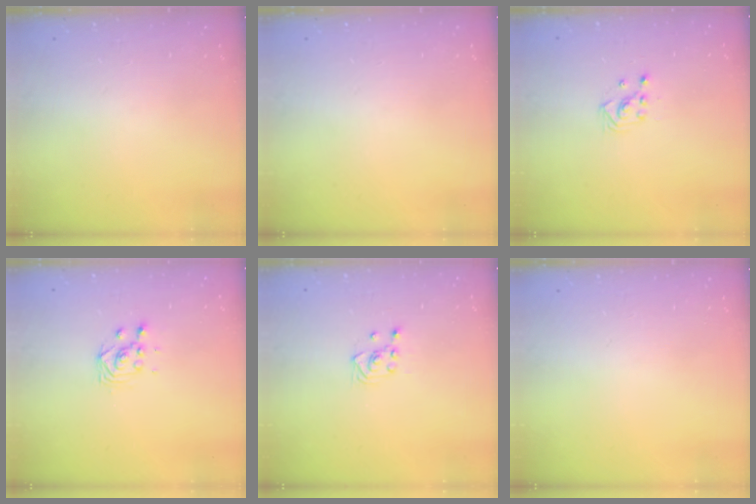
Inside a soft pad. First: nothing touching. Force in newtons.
{"total": 0.0}
{"total": 2.2, "press": 2.2, "slide": 0.2}
{"total": 2.8, "press": 2.8, "slide": 0.3}
{"total": 3.0, "press": 2.6, "slide": 1.5}
{"total": 0.0}